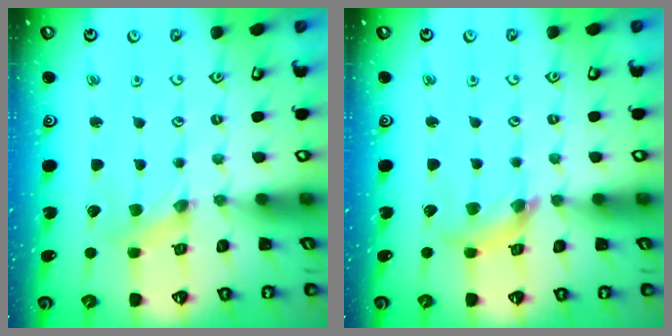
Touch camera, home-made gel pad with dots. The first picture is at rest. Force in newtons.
{"total": 7.5, "press": 7.5, "slide": 0.7}